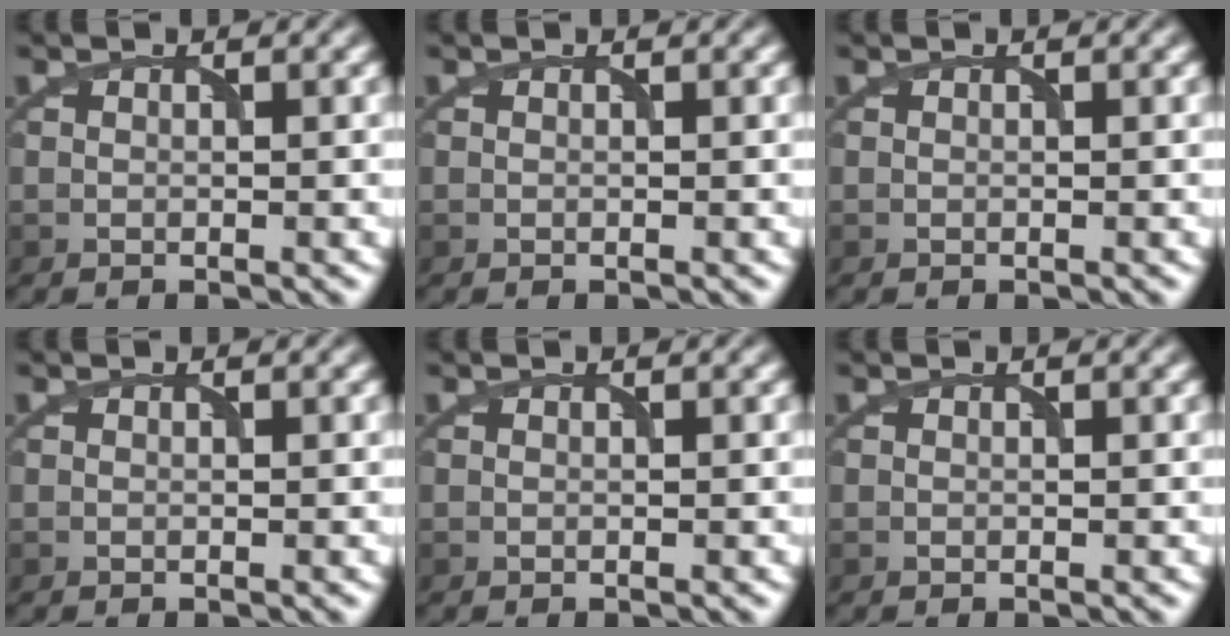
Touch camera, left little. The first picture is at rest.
{"total": 0.0}
{"total": 0.0}
{"total": 0.0}
{"total": 0.0}
{"total": 0.0}